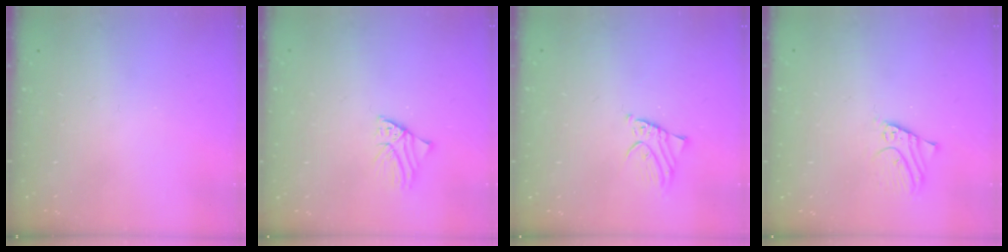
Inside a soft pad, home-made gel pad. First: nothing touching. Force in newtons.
{"total": 1.7, "press": 1.7, "slide": 0.1}
{"total": 1.9, "press": 1.9, "slide": 0.3}
{"total": 3.7, "press": 3.7, "slide": 0.2}